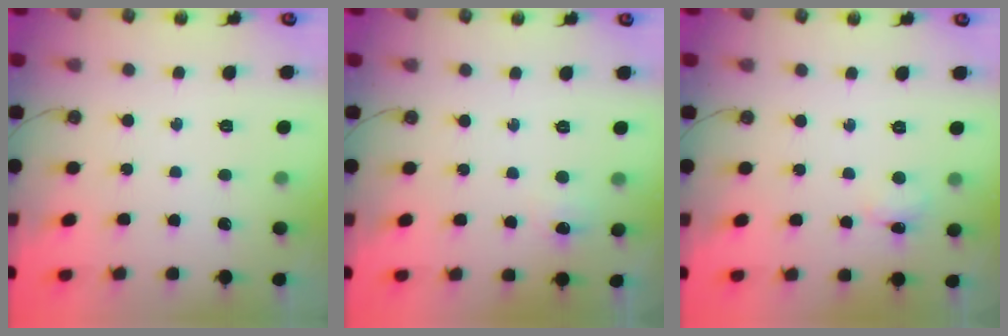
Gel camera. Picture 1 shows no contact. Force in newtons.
{"total": 3.8, "press": 3.8, "slide": 0.7}
{"total": 2.7, "press": 2.6, "slide": 0.7}